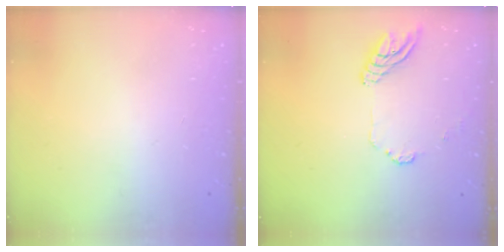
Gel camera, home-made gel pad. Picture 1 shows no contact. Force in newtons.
{"total": 10.5, "press": 10.4, "slide": 1.1}